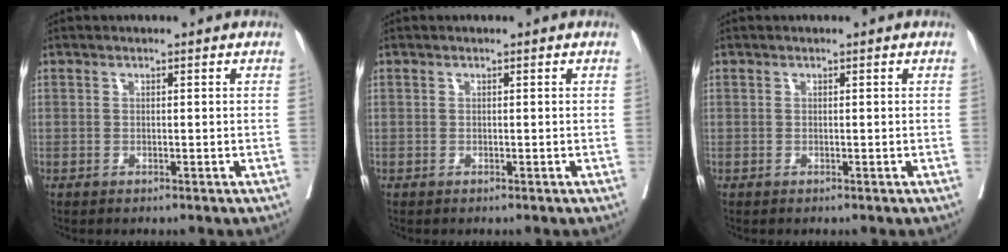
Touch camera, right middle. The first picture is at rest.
{"total": 0.0}
{"total": 0.0}